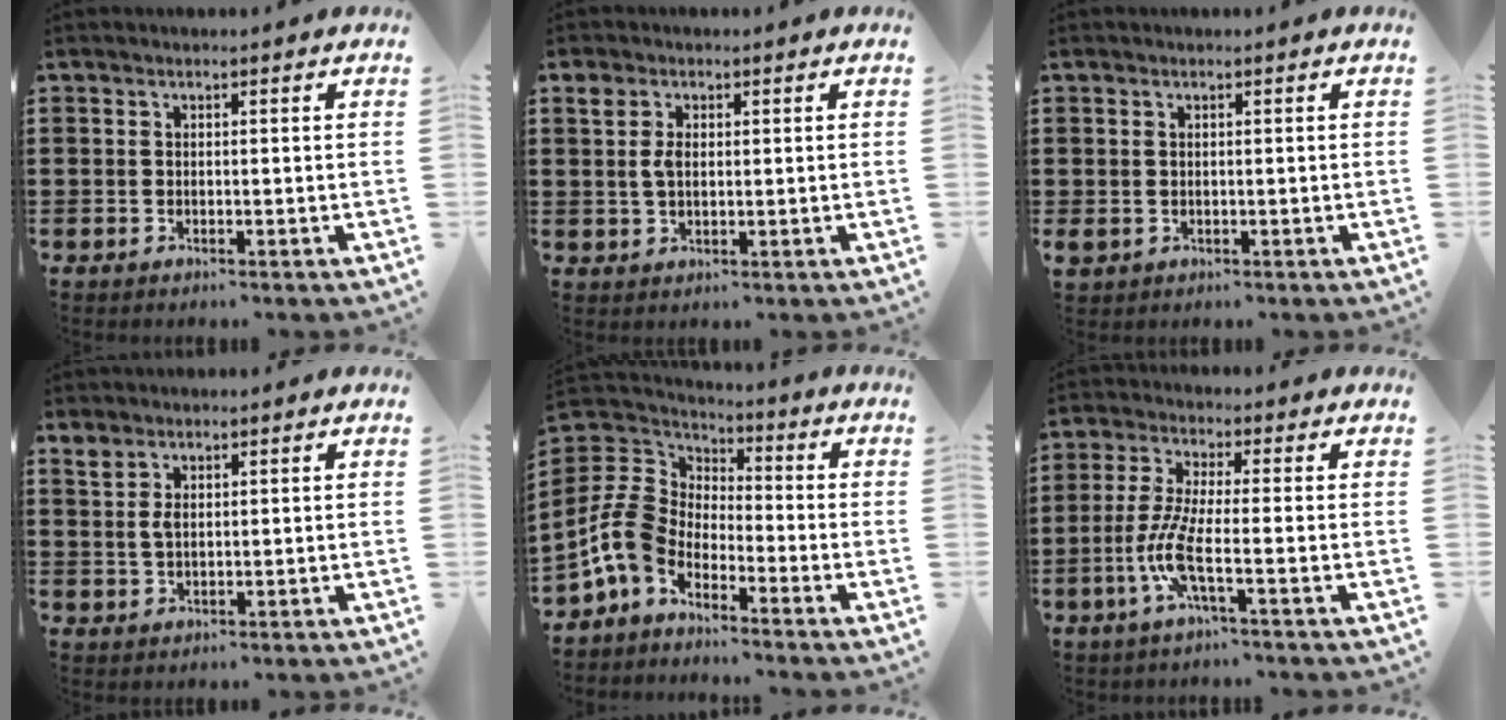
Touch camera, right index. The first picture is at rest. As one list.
[{"total": 2.9, "force": [0.8, 1.9, 2.2], "torque": [-0.049, 0.011, 0.012]}, {"total": 0.7, "force": [-0.1, 0.7, 0.1], "torque": [-0.004, 0.004, -0.004]}, {"total": 2.2, "force": [1.3, 1.1, 1.3], "torque": [-0.031, 0.005, 0.023]}, {"total": 8.7, "force": [-4.0, 5.9, 4.9], "torque": [-0.158, -0.003, -0.091]}, {"total": 7.0, "force": [-2.3, 1.0, 6.5], "torque": [-0.154, -0.018, -0.052]}]